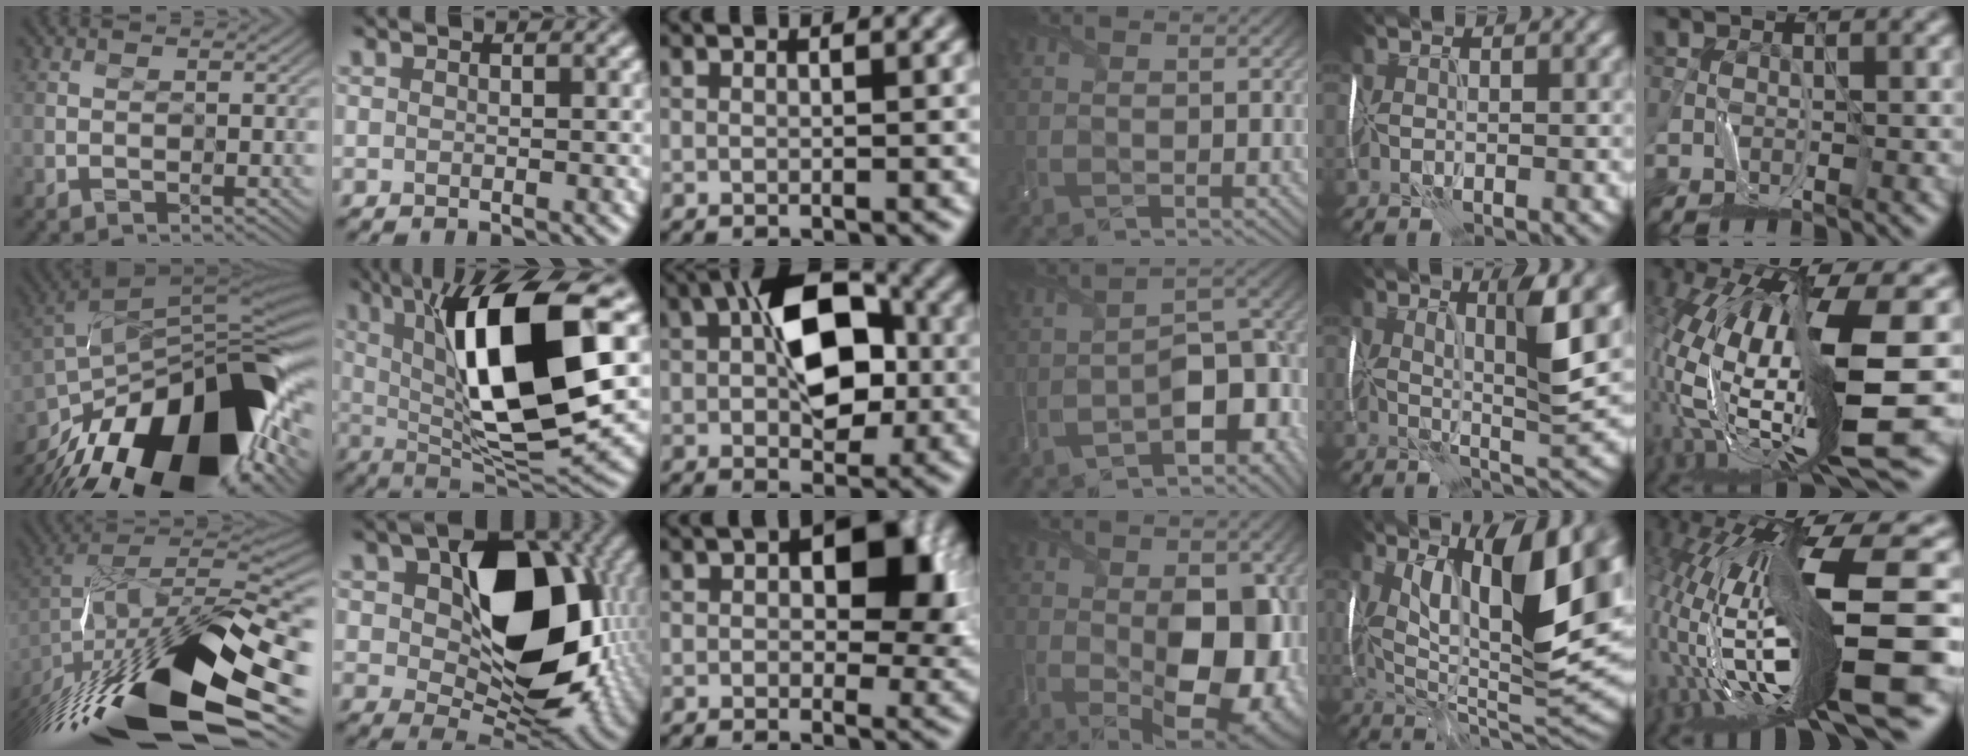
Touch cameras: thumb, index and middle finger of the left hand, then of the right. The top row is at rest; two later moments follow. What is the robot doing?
{"motion": "wrap", "object": "thread"}